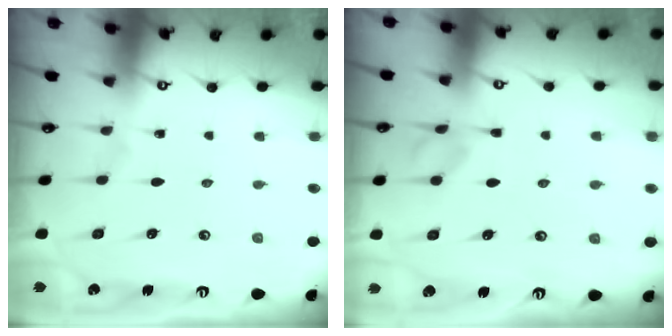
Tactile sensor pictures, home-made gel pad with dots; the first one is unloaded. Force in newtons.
{"total": 2.1, "press": 2.0, "slide": 0.8}